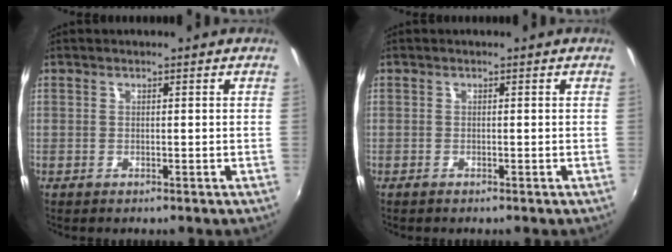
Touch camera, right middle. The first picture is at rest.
{"total": 0.6, "force": [-0.5, 0.1, 0.2], "torque": [-0.004, -0.004, -0.012]}